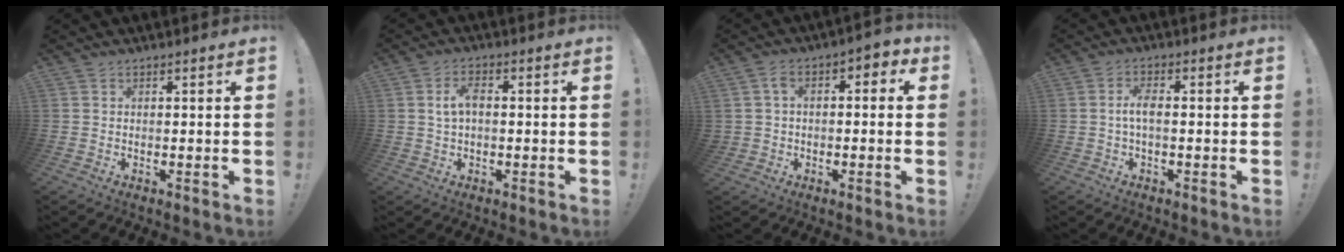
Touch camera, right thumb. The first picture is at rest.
{"total": 4.6, "force": [0.4, 2.5, 3.8], "torque": [-0.067, 0.011, 0.005]}
{"total": 5.3, "force": [0.1, 4.2, 3.3], "torque": [-0.041, 0.007, 0.001]}
{"total": 4.1, "force": [-0.5, 1.4, 3.8], "torque": [-0.080, 0.008, -0.012]}